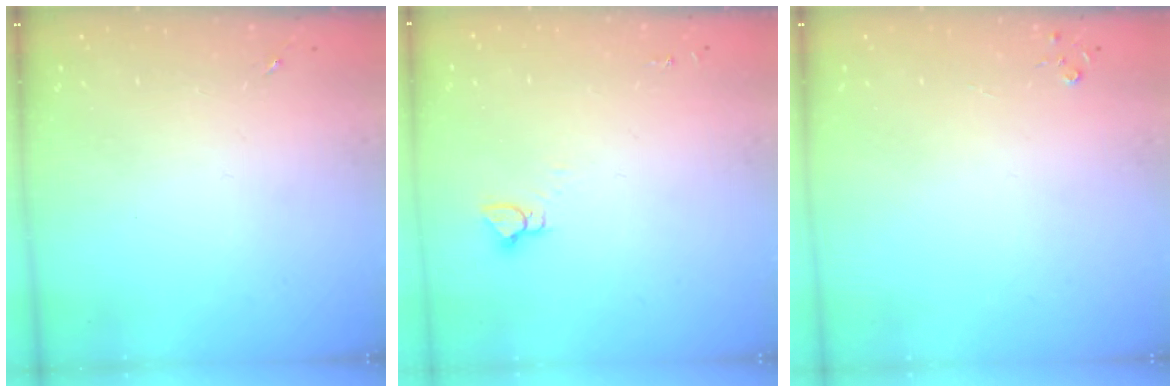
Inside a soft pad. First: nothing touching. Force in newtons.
{"total": 3.3, "press": 3.3, "slide": 0.2}
{"total": 2.8, "press": 2.8, "slide": 0.3}